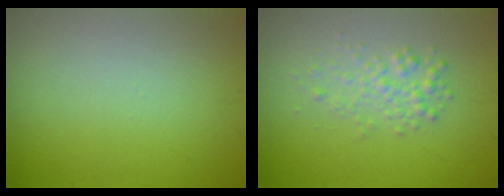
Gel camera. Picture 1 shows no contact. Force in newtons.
{"total": 1.9, "press": 1.9, "slide": 0.0}